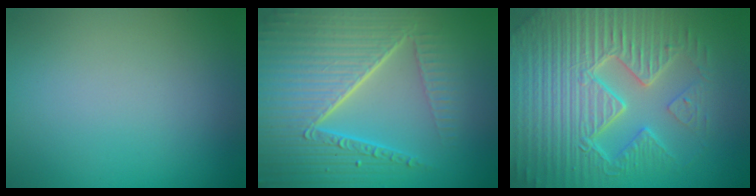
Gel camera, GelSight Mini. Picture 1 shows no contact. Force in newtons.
{"total": 10.3, "press": 6.7, "slide": 7.8}
{"total": 9.8, "press": 6.9, "slide": 7.0}